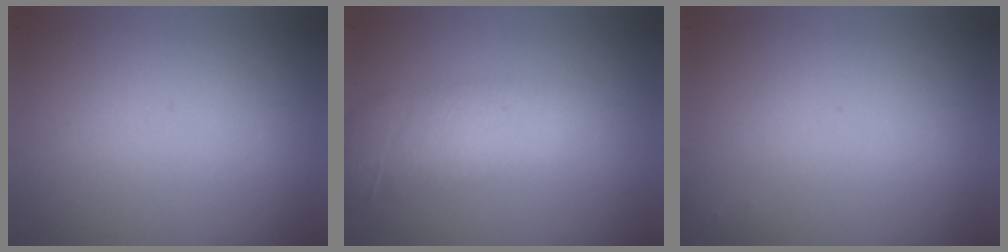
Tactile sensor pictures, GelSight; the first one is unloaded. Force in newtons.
{"total": 2.0}
{"total": 1.1}